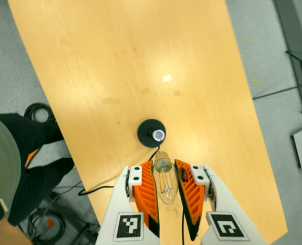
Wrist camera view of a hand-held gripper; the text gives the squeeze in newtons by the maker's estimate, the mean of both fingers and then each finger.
{"total": 20.7, "left": 22.8, "right": 18.7}